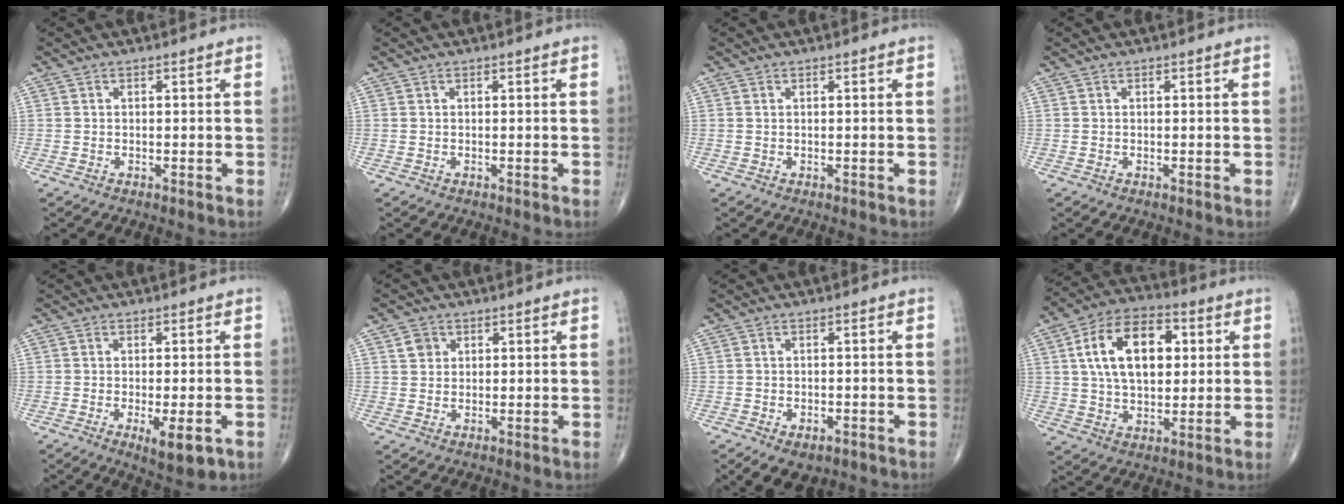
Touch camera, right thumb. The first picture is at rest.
{"total": 0.0}
{"total": 0.0}
{"total": 0.0}
{"total": 6.6, "force": [-2.5, 2.1, 5.8], "torque": [-0.080, -0.011, -0.031]}
{"total": 2.8, "force": [1.2, 2.4, 0.9], "torque": [-0.005, -0.004, 0.019]}
{"total": 6.0, "force": [-3.6, 3.5, 3.2], "torque": [-0.037, 0.011, -0.049]}
{"total": 16.8, "force": [3.8, 10.0, 12.9], "torque": [-0.199, 0.009, 0.063]}